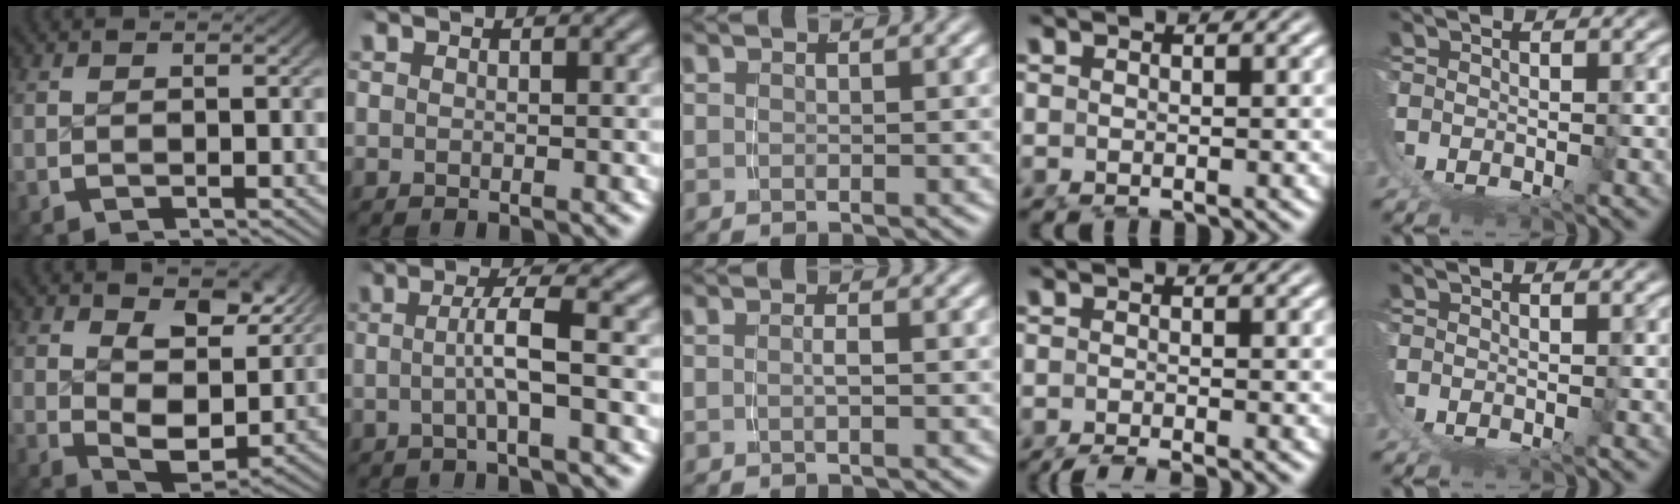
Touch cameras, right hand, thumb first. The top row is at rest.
{"thumb": {"total": 6.4, "force": [1.9, 3.7, 4.8], "torque": [-0.083, -0.028, 0.041]}, "index": {"total": 3.0, "force": [-0.6, -0.2, 2.9], "torque": [-0.053, 0.005, -0.012]}, "middle": {"total": 0.9, "force": [-0.5, -0.4, 0.6], "torque": [-0.014, -0.003, -0.005]}, "ring": {"total": 4.8, "force": [-4.3, 0.8, 2.0], "torque": [-0.020, -0.014, -0.059]}}